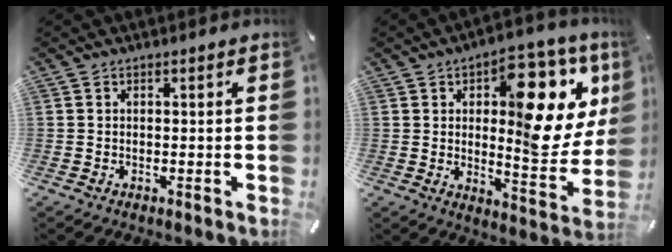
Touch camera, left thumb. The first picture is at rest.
{"total": 20.1, "force": [7.3, 9.3, 16.2], "torque": [-0.191, -0.054, 0.110]}